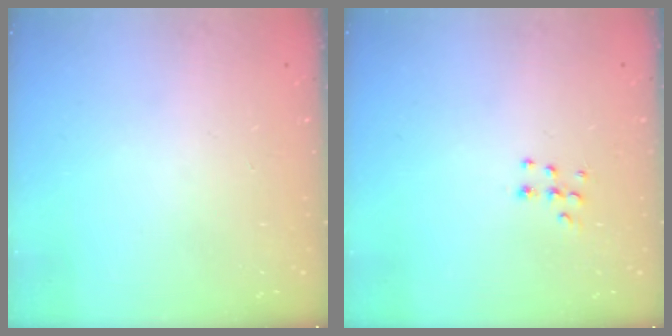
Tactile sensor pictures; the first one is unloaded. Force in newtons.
{"total": 6.1, "press": 6.0, "slide": 0.7}